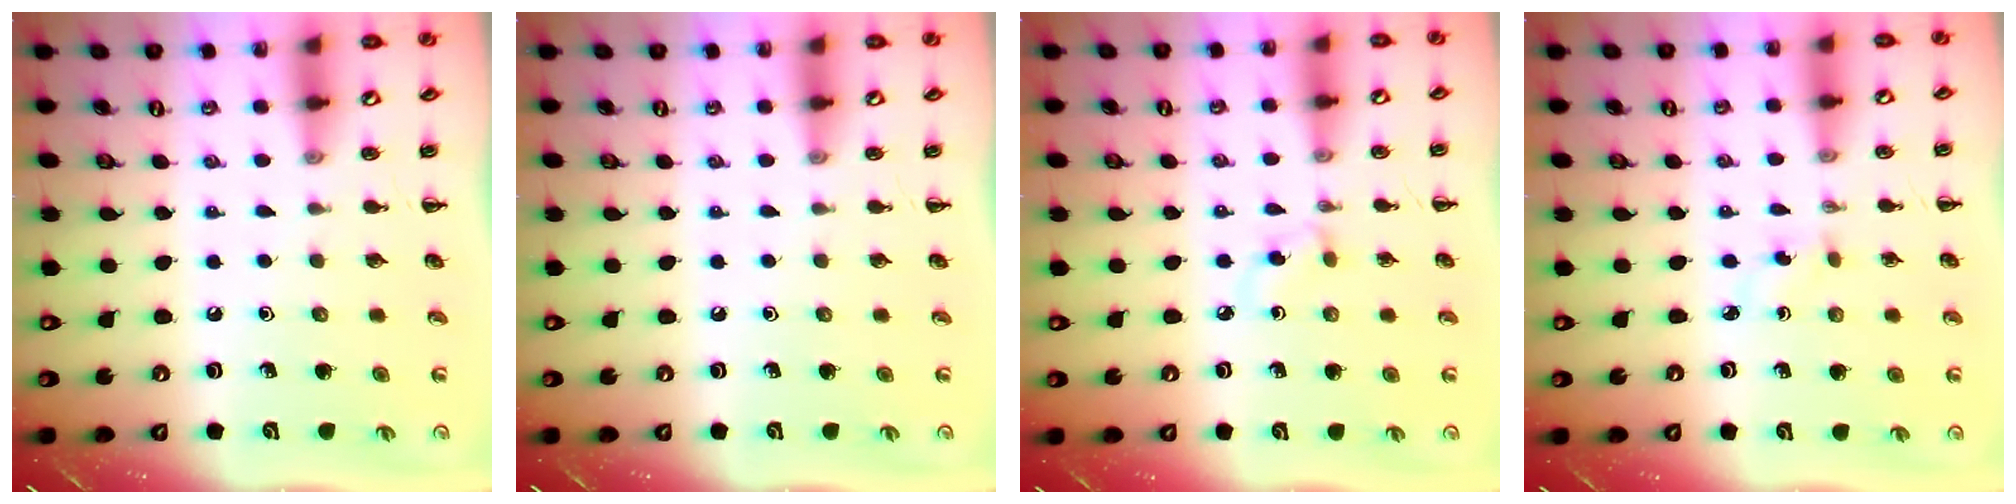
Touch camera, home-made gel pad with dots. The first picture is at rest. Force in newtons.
{"total": 0.0}
{"total": 3.2, "press": 3.0, "slide": 1.2}
{"total": 1.8, "press": 1.6, "slide": 0.7}